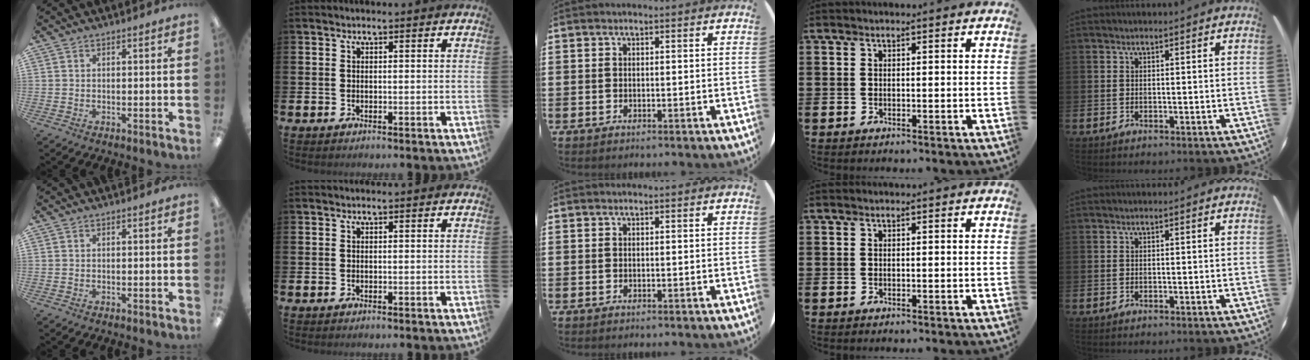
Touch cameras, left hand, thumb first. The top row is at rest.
{}